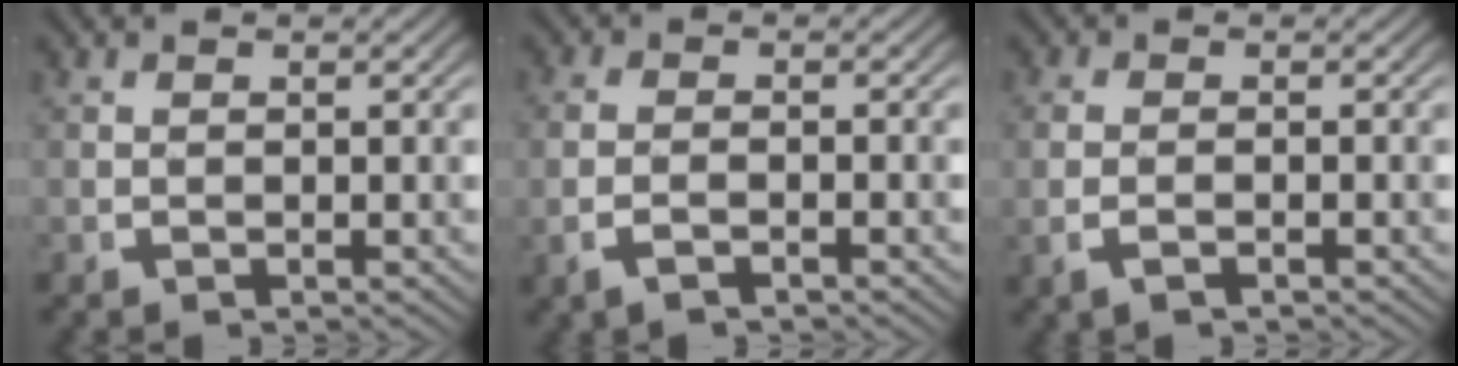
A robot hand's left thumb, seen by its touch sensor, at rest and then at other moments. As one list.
[{"total": 1.6, "force": [-0.7, 0.7, 1.3], "torque": [-0.033, 0.001, -0.014]}, {"total": 1.4, "force": [-0.5, 0.6, 1.2], "torque": [-0.034, 0.000, -0.007]}]